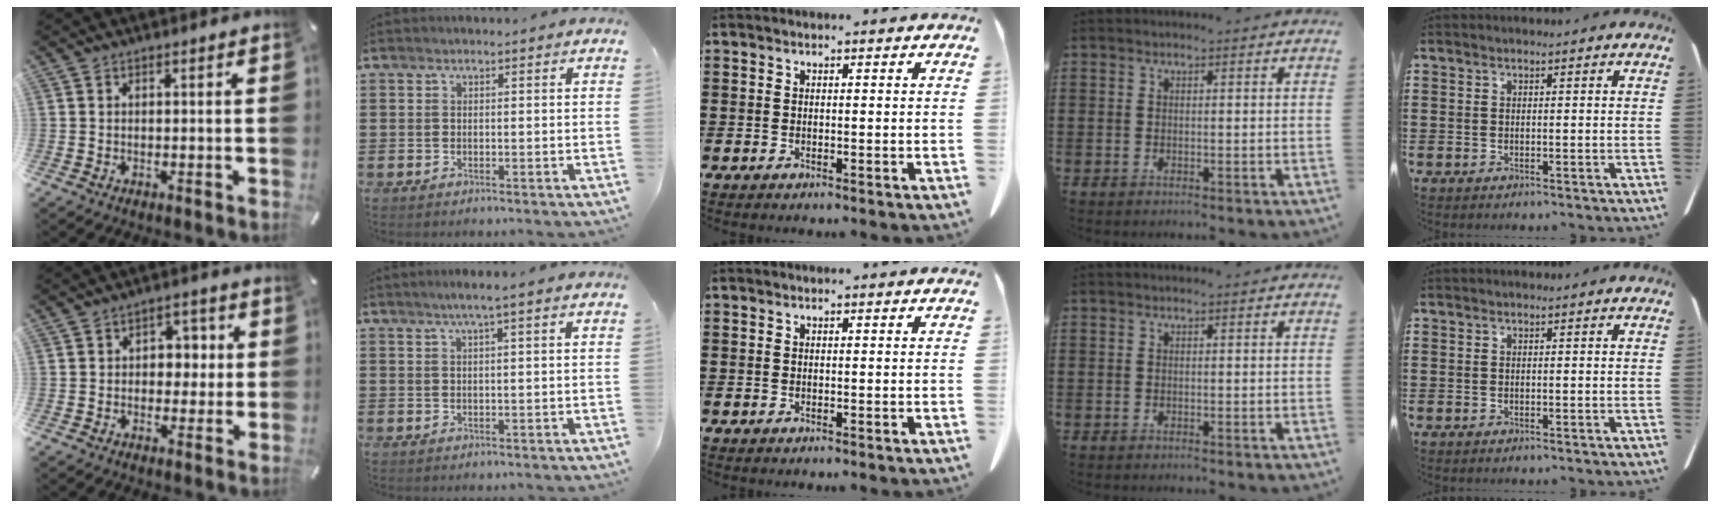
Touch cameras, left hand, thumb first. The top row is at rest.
{"thumb": {"total": 5.3, "force": [-0.3, 4.3, 3.1], "torque": [-0.031, 0.003, -0.015]}, "index": {"total": 2.1, "force": [0.9, -0.4, 1.9], "torque": [-0.037, -0.002, 0.015]}}